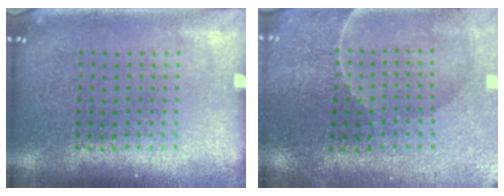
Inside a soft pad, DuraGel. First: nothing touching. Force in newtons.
{"total": 1.0, "press": 0.9, "slide": 0.3}